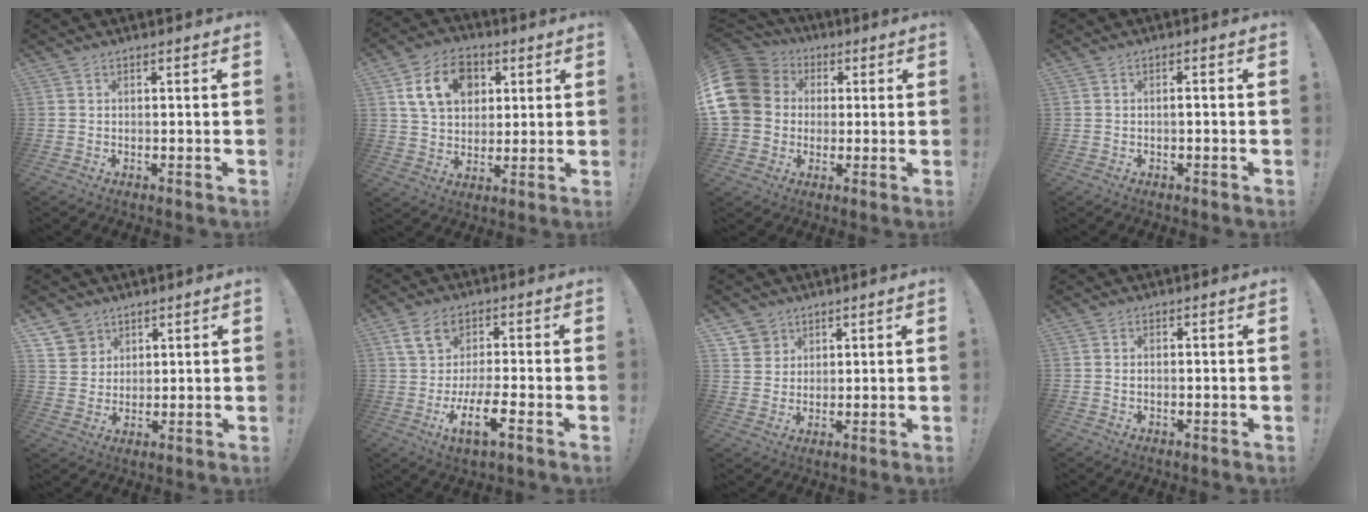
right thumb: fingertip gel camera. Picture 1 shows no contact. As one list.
[{"total": 16.2, "force": [5.5, 12.1, 9.3], "torque": [-0.144, -0.004, 0.108]}, {"total": 16.8, "force": [2.4, 14.1, 8.8], "torque": [-0.162, 0.010, 0.052]}, {"total": 1.1, "force": [-0.6, -0.1, 0.9], "torque": [-0.017, 0.001, -0.012]}, {"total": 6.7, "force": [4.3, 5.1, 0.3], "torque": [-0.003, -0.034, 0.085]}, {"total": 12.5, "force": [-1.5, 5.7, 11.1], "torque": [-0.199, -0.001, -0.030]}, {"total": 5.6, "force": [3.5, 4.4, 0.2], "torque": [0.005, -0.027, 0.066]}, {"total": 0.9, "force": [0.1, 0.5, 0.7], "torque": [-0.015, 0.003, 0.002]}]